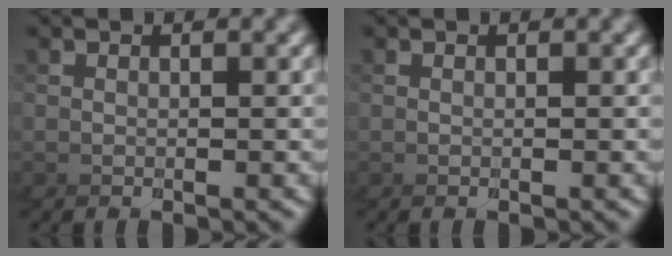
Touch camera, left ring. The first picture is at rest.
{"total": 0.0}